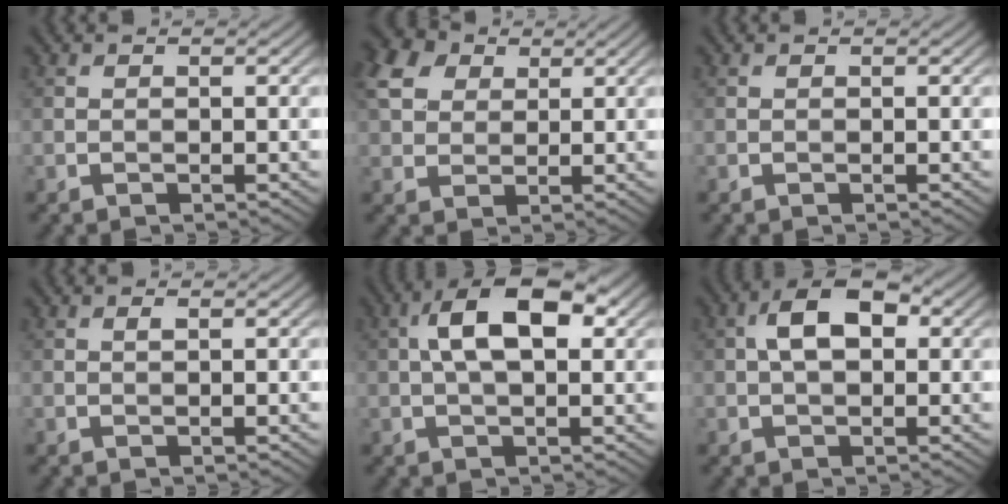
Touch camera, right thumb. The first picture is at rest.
{"total": 7.6, "force": [3.2, 5.4, 4.3], "torque": [-0.132, 0.025, 0.060]}
{"total": 0.0}
{"total": 0.6, "force": [0.3, 0.1, 0.5], "torque": [-0.011, 0.002, 0.006]}
{"total": 8.5, "force": [1.7, 4.0, 7.4], "torque": [-0.131, 0.021, 0.019]}
{"total": 6.0, "force": [1.0, 3.4, 4.9], "torque": [-0.089, 0.010, 0.011]}